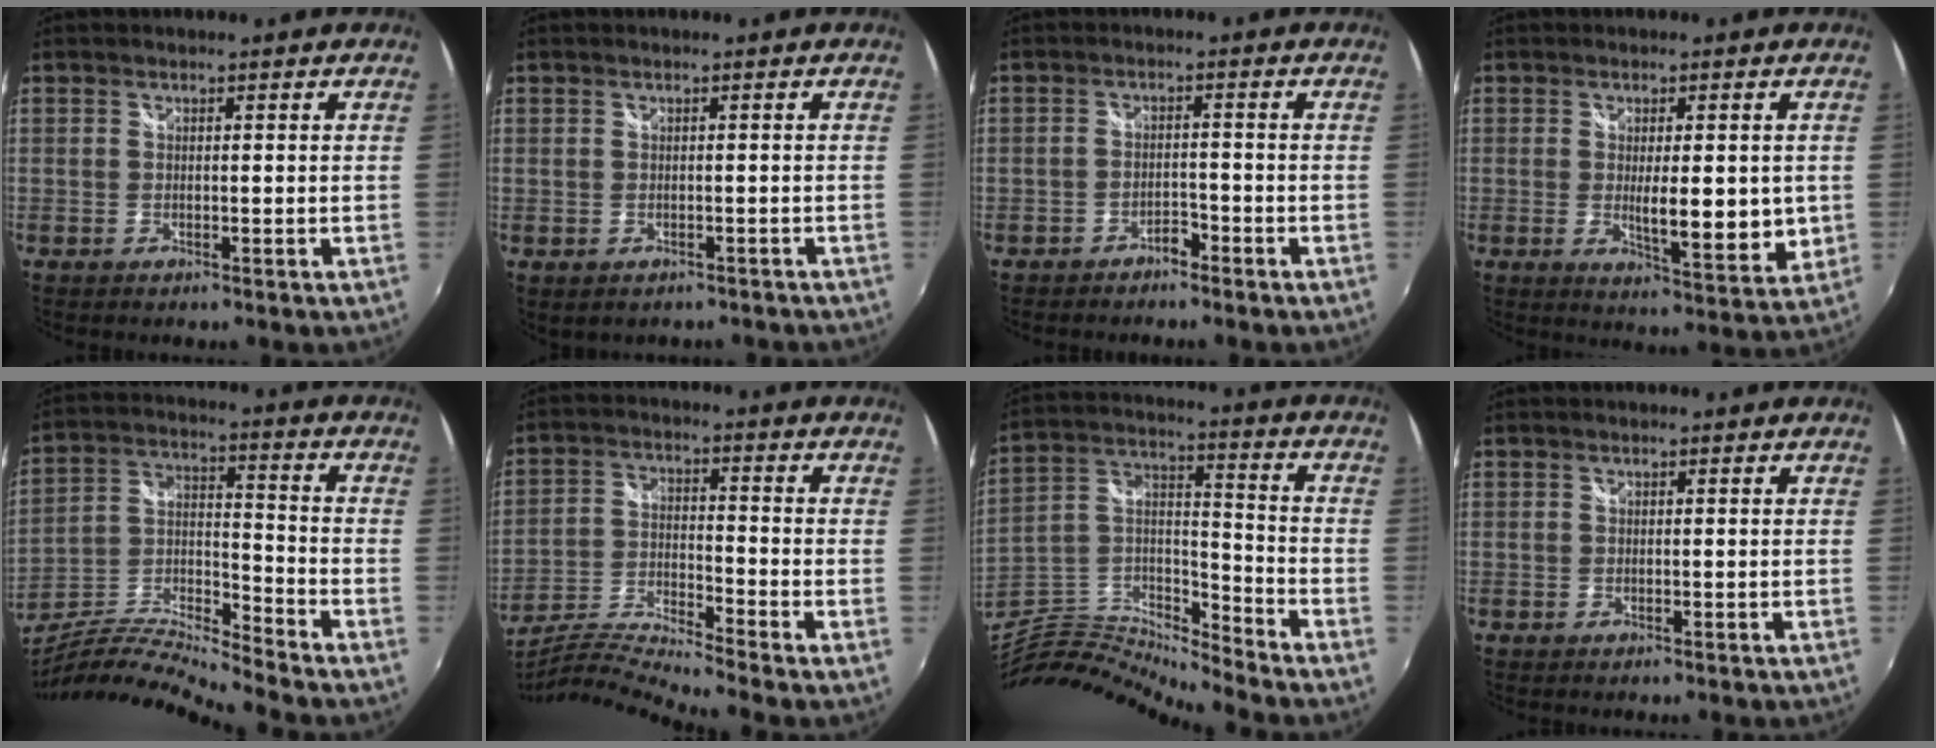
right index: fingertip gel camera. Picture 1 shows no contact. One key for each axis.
{"total": 2.5, "fx": -1.2, "fy": 1.9, "fz": 1.0, "tx": -0.021, "ty": -0.010, "tz": -0.012}
{"total": 2.2, "fx": -2.0, "fy": 0.8, "fz": 0.7, "tx": -0.015, "ty": 0.003, "tz": -0.032}
{"total": 9.7, "fx": -0.4, "fy": 2.9, "fz": 9.3, "tx": -0.142, "ty": -0.023, "tz": 0.003}
{"total": 13.1, "fx": -11.4, "fy": -0.2, "fz": 6.3, "tx": -0.130, "ty": -0.009, "tz": -0.225}
{"total": 11.3, "fx": -10.1, "fy": -1.9, "fz": 4.7, "tx": -0.086, "ty": -0.024, "tz": -0.191}
{"total": 12.9, "fx": -12.5, "fy": 0.0, "fz": 3.2, "tx": -0.078, "ty": 0.017, "tz": -0.257}
{"total": 0.0}